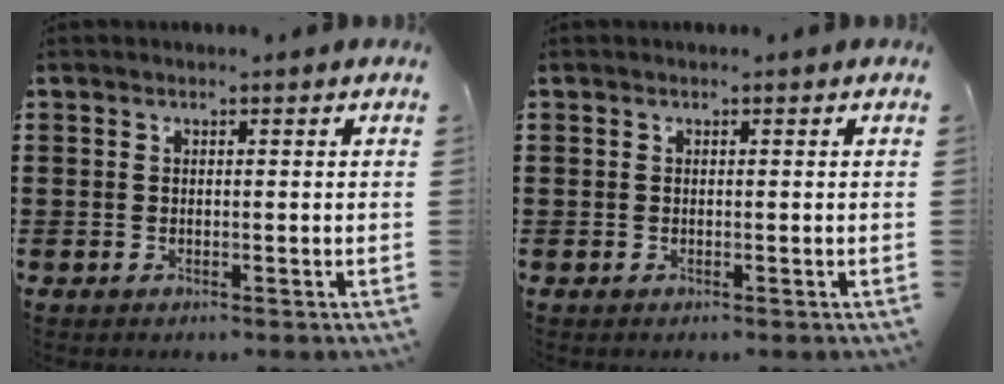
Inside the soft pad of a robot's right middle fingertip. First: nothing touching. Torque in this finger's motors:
{"motor_torque": [-0.23, -0.01, -0.06, -0.01]}